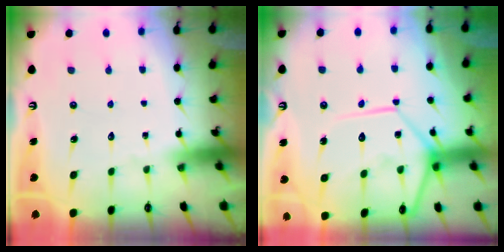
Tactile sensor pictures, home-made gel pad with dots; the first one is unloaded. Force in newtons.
{"total": 14.0, "press": 14.0, "slide": 1.0}